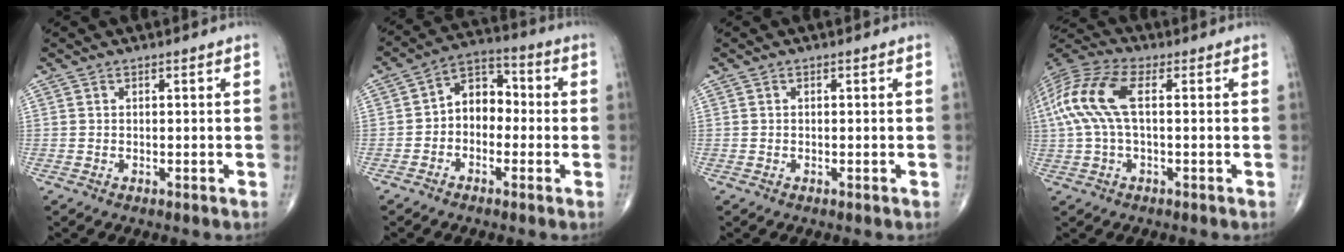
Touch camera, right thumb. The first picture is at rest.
{"total": 7.8, "force": [-1.0, 5.8, 5.1], "torque": [-0.048, 0.036, -0.037]}
{"total": 0.0}
{"total": 13.0, "force": [1.5, 6.0, 11.5], "torque": [-0.276, 0.033, 0.025]}